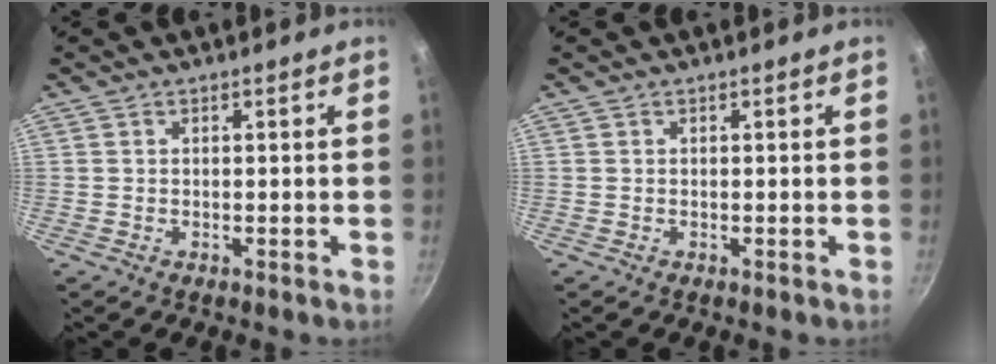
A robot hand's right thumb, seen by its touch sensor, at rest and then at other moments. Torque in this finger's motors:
{"motor_torque": [0.11, -0.40, 0.29, -0.13, -0.05]}